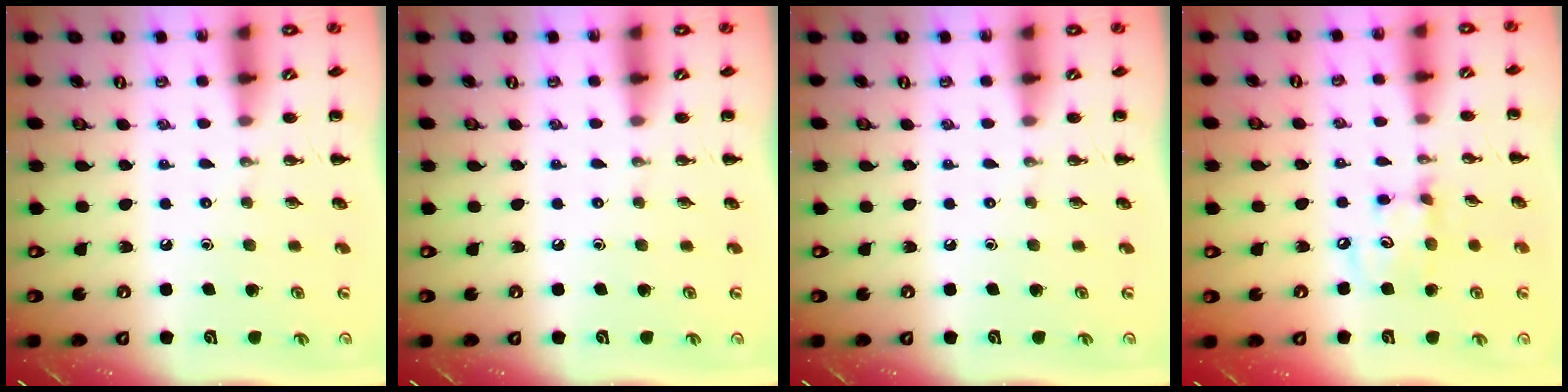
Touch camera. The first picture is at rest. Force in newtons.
{"total": 0.0}
{"total": 0.0}
{"total": 6.7, "press": 6.7, "slide": 0.6}